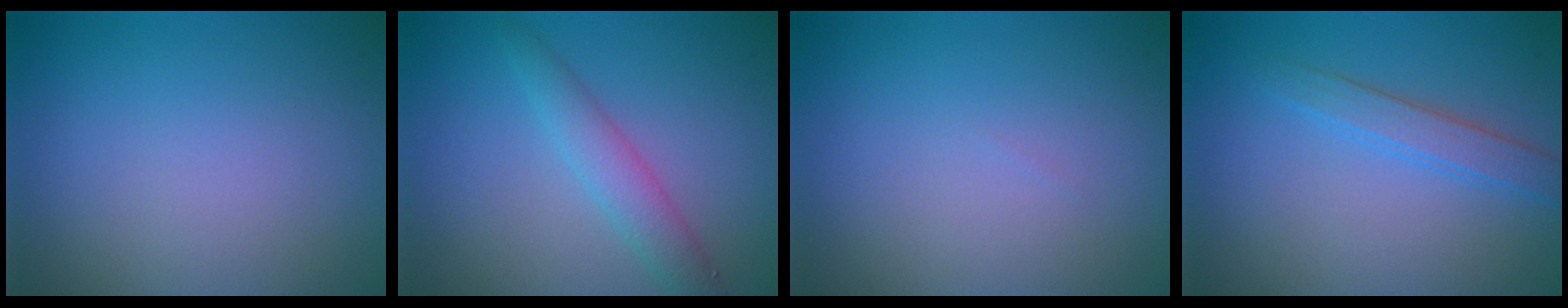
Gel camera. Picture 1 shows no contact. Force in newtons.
{"total": 2.7, "press": 2.6, "slide": 0.1}
{"total": 0.0}
{"total": 2.1, "press": 2.1, "slide": 0.1}